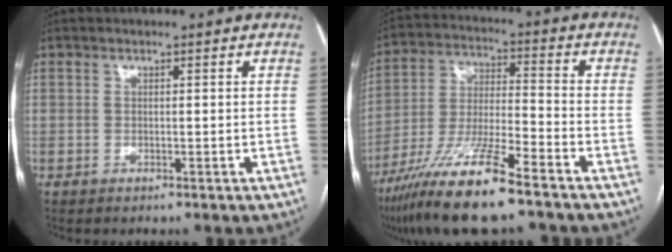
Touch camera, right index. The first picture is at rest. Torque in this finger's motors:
{"motor_torque": [1.05, -1.08, 0.94, 0.21]}